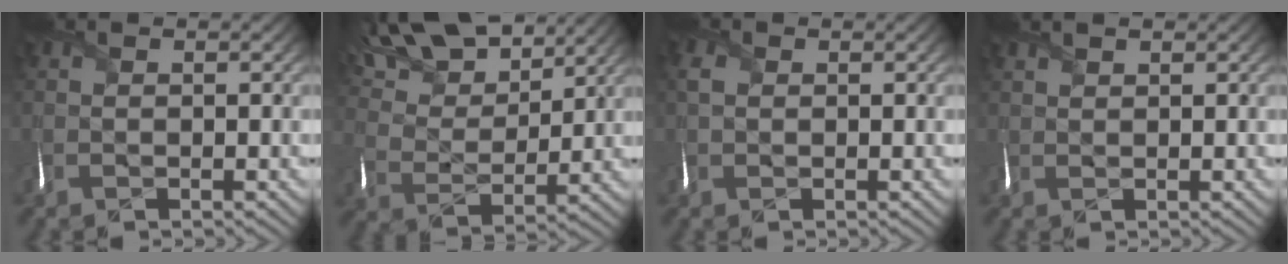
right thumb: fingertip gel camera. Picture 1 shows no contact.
{"total": 14.6, "force": [10.6, 6.0, 8.0], "torque": [-0.194, 0.028, 0.159]}
{"total": 1.6, "force": [0.5, 1.2, 0.9], "torque": [-0.026, 0.006, 0.008]}
{"total": 1.6, "force": [1.4, 0.4, 0.6], "torque": [-0.019, 0.009, 0.030]}